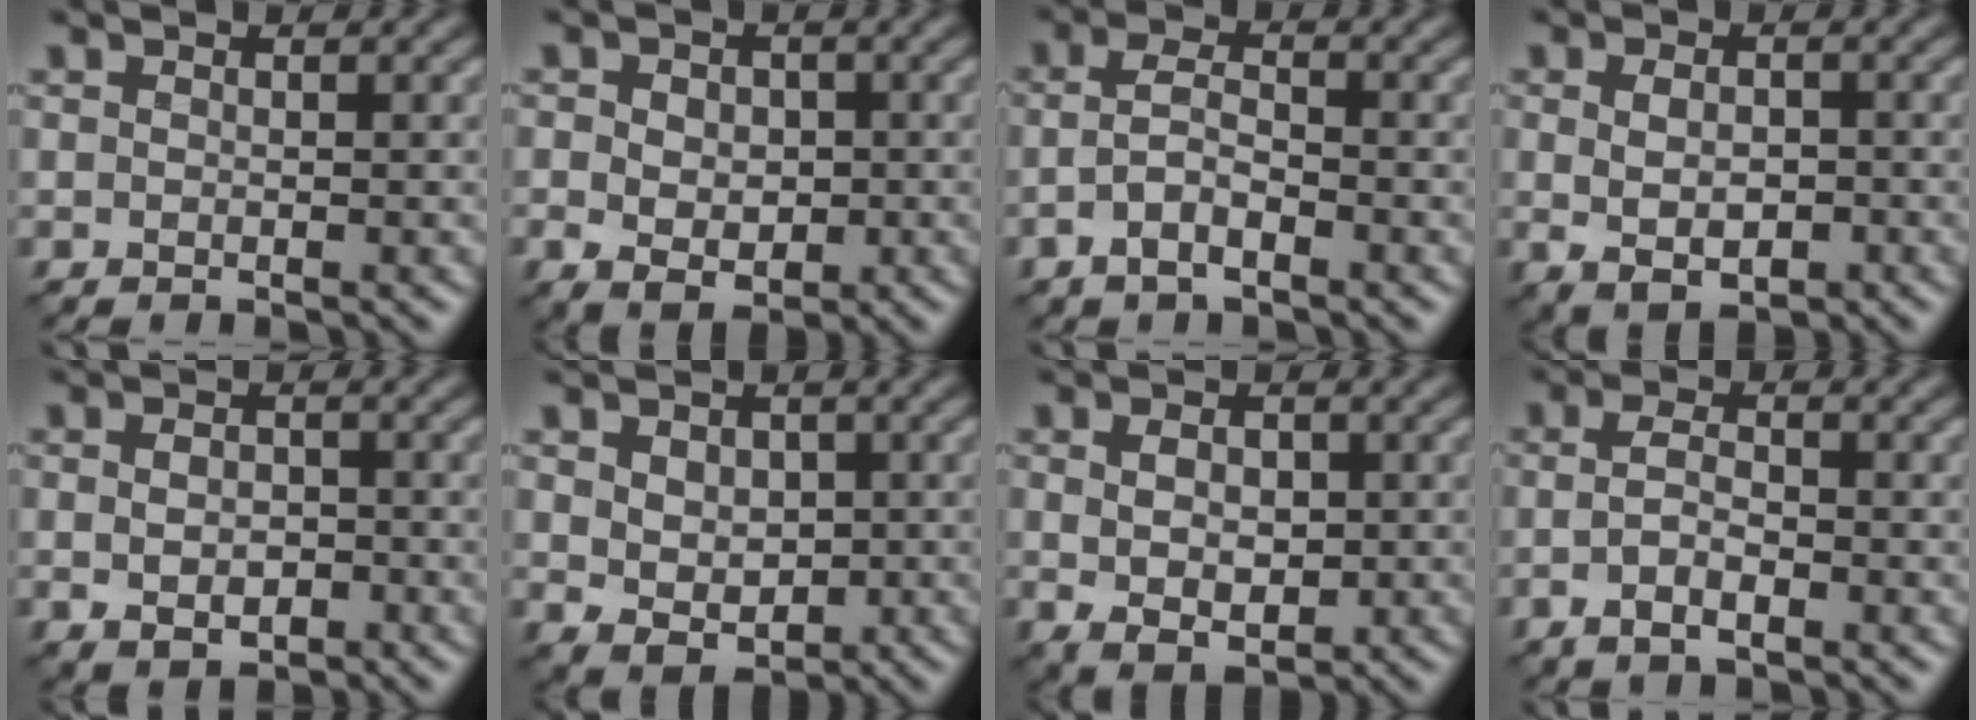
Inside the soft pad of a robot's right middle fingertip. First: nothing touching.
{"total": 3.8, "force": [-0.6, 3.0, 2.3], "torque": [-0.026, -0.001, -0.009]}
{"total": 3.0, "force": [-1.6, 1.1, 2.3], "torque": [-0.049, 0.008, -0.035]}
{"total": 3.1, "force": [-0.4, 1.9, 2.4], "torque": [-0.042, -0.003, -0.001]}
{"total": 2.7, "force": [-0.7, 1.9, 1.8], "torque": [-0.023, -0.002, -0.011]}
{"total": 3.9, "force": [-0.1, 3.0, 2.4], "torque": [-0.041, -0.005, 0.007]}
{"total": 3.6, "force": [-0.2, 2.4, 2.7], "torque": [-0.042, -0.002, 0.006]}
{"total": 2.7, "force": [-1.0, 1.0, 2.3], "torque": [-0.049, 0.003, -0.022]}